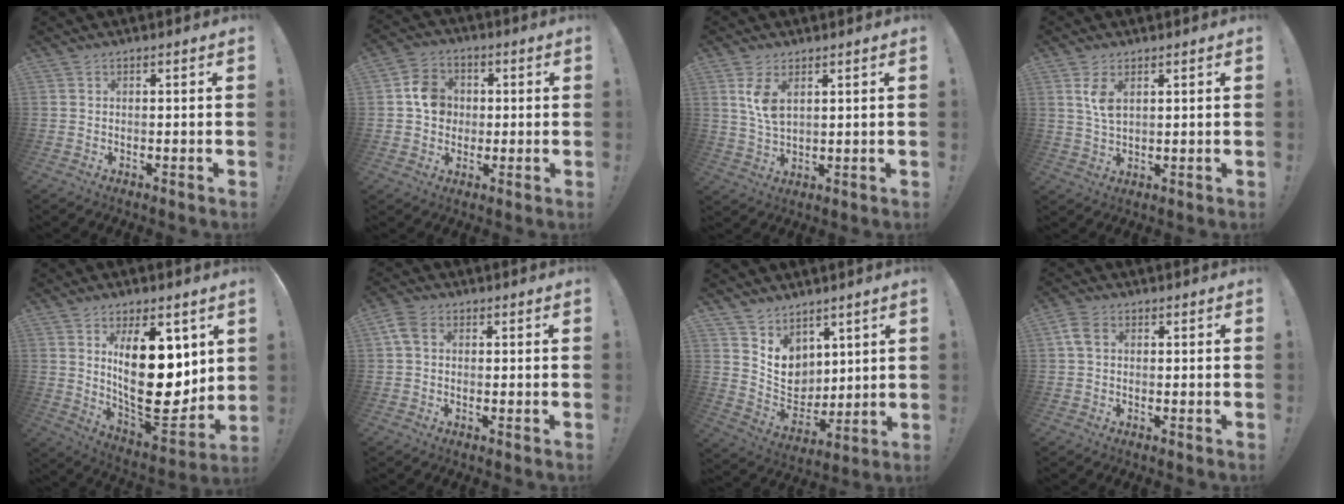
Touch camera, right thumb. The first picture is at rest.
{"total": 9.6, "force": [0.7, 8.8, 4.0], "torque": [-0.046, 0.014, 0.020]}
{"total": 6.7, "force": [3.2, 3.3, 4.9], "torque": [-0.091, -0.021, 0.051]}
{"total": 5.2, "force": [2.4, 2.5, 3.8], "torque": [-0.057, -0.013, 0.039]}
{"total": 22.9, "force": [4.9, 11.2, 19.4], "torque": [-0.319, -0.048, 0.089]}
{"total": 4.8, "force": [1.4, 3.3, 3.2], "torque": [-0.066, 0.006, 0.029]}
{"total": 9.1, "force": [6.0, 6.6, 1.7], "torque": [-0.038, -0.063, 0.128]}
{"total": 4.5, "force": [1.3, 3.0, 3.1], "torque": [-0.049, 0.005, 0.026]}